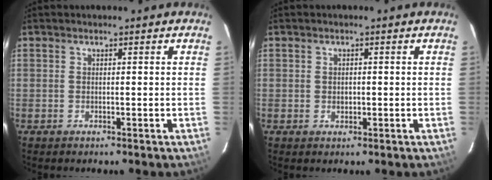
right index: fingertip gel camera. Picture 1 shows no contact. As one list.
[{"total": 1.3, "force": [0.0, 1.1, 0.7], "torque": [-0.009, 0.003, 0.000]}]